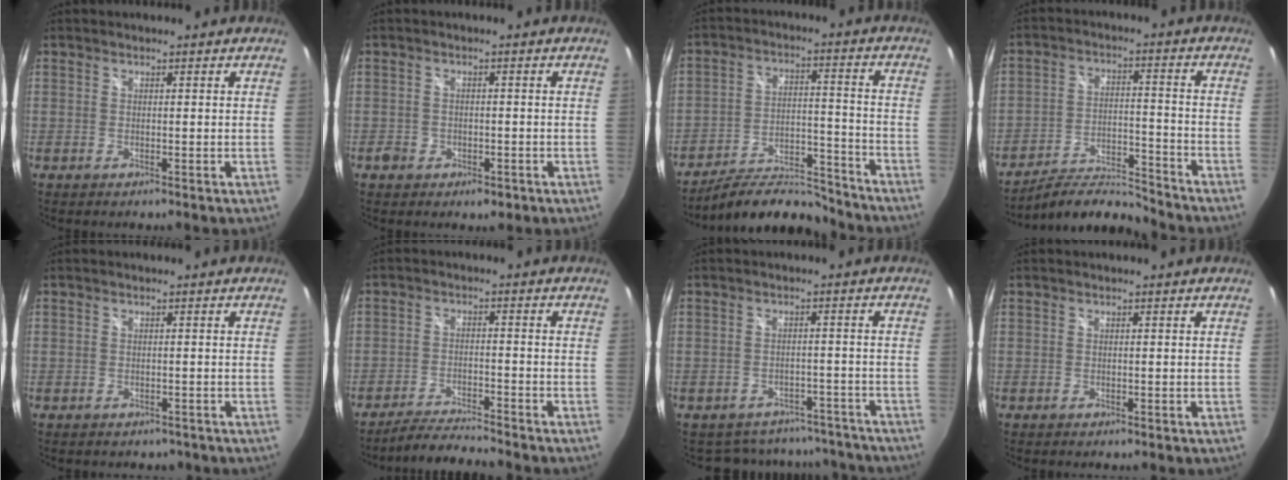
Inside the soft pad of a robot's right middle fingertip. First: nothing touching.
{"total": 3.3, "force": [-1.7, 2.5, 1.4], "torque": [-0.028, -0.003, -0.024]}
{"total": 12.3, "force": [-11.5, 3.2, 3.0], "torque": [-0.058, 0.020, -0.170]}
{"total": 9.1, "force": [-9.0, 0.5, 1.1], "torque": [-0.031, 0.007, -0.154]}
{"total": 1.8, "force": [-1.0, 1.4, 0.5], "torque": [-0.009, -0.002, -0.008]}
{"total": 6.0, "force": [-5.8, 0.0, 1.6], "torque": [-0.056, -0.001, -0.103]}
{"total": 13.3, "force": [-11.4, 6.1, 2.9], "torque": [-0.066, 0.023, -0.131]}
{"total": 0.0}